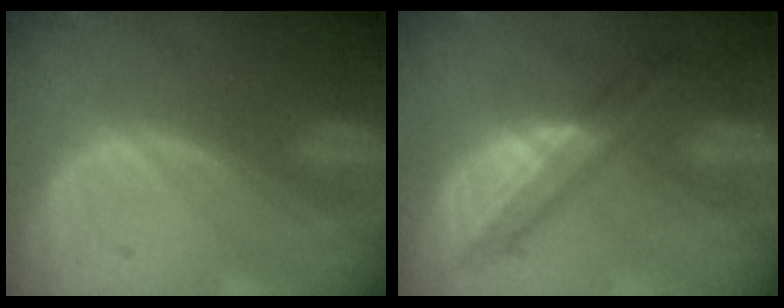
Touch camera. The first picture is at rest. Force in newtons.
{"total": 5.7, "press": 5.6, "slide": 1.4}